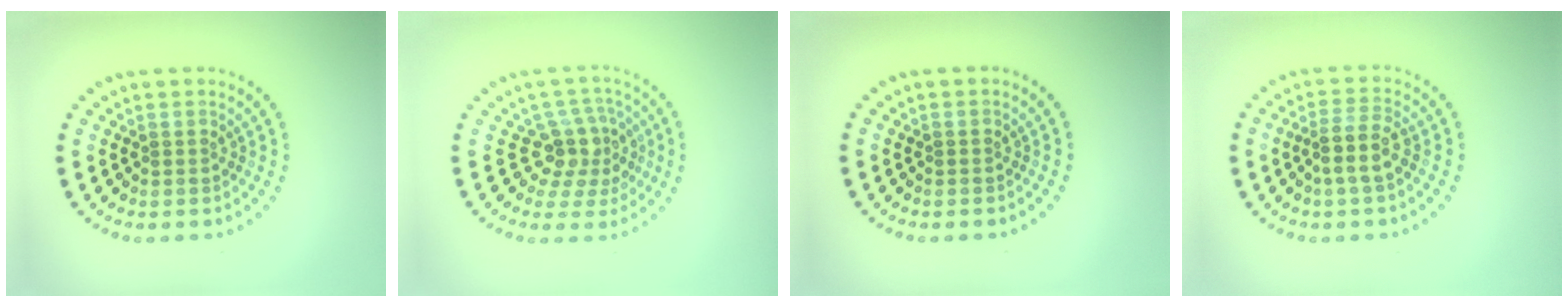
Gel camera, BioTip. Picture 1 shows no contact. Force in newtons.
{"total": 3.8, "press": 2.8, "slide": 2.6}
{"total": 0.0}
{"total": 2.5, "press": 2.0, "slide": 1.5}